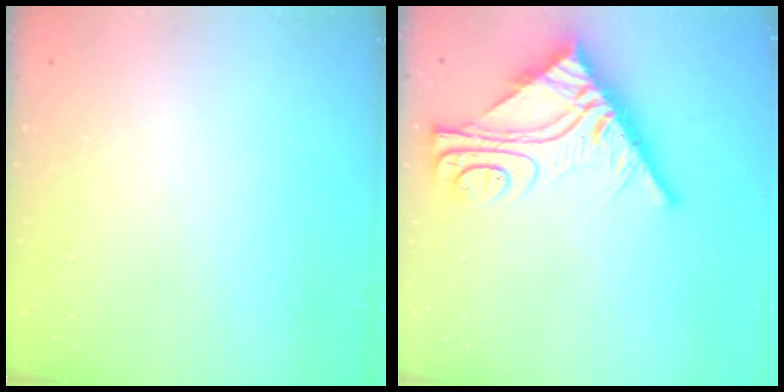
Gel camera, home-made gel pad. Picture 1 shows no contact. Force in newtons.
{"total": 12.3, "press": 12.3, "slide": 1.1}